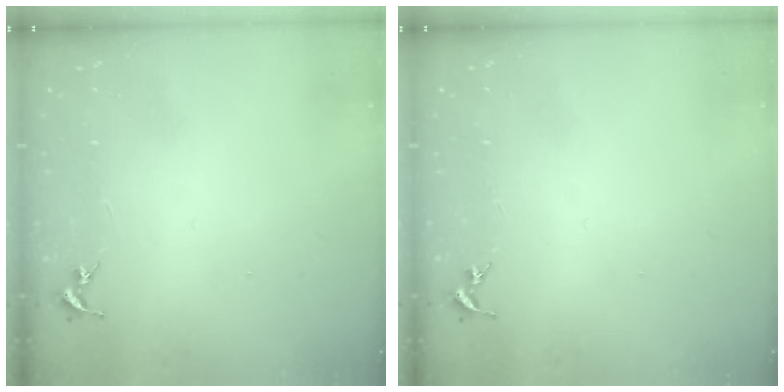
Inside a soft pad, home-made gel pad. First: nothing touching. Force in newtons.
{"total": 0.0}